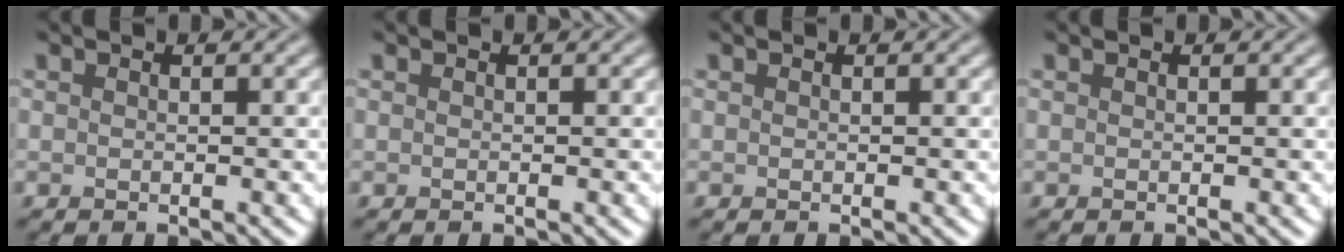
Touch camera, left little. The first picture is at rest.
{"total": 0.0}
{"total": 0.0}
{"total": 0.0}